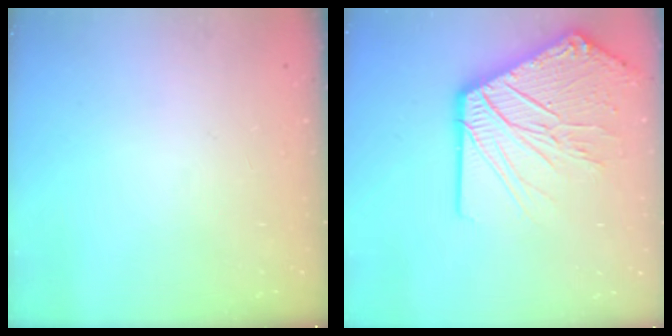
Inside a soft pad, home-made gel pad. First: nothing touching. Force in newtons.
{"total": 23.5, "press": 23.2, "slide": 3.9}